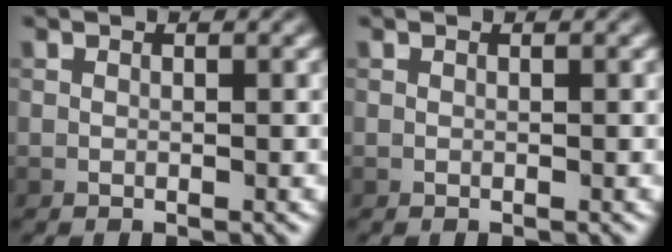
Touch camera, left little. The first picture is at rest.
{"total": 0.0}